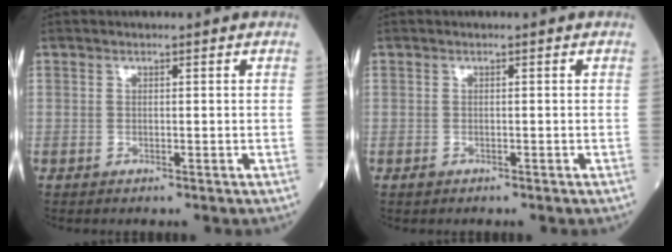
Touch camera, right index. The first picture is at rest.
{"total": 0.6, "force": [-0.5, 0.3, 0.1], "torque": [-0.003, 0.000, -0.008]}